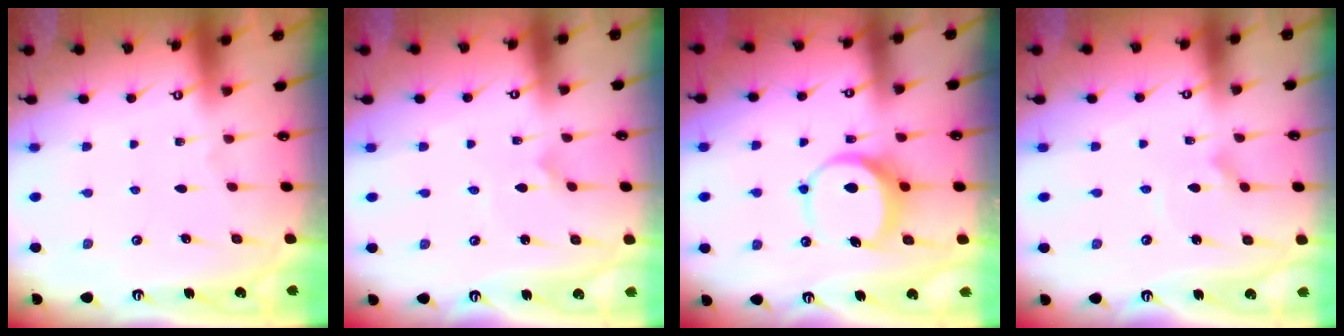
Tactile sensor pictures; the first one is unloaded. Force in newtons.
{"total": 1.6, "press": 1.6, "slide": 0.1}
{"total": 7.6, "press": 7.6, "slide": 0.4}
{"total": 2.4, "press": 2.4, "slide": 0.2}